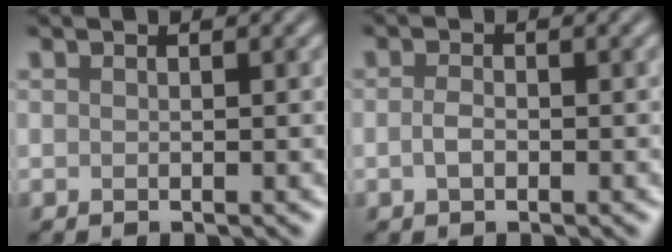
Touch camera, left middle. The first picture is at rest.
{"total": 1.4, "force": [-0.3, 0.8, 1.0], "torque": [-0.023, 0.001, -0.010]}